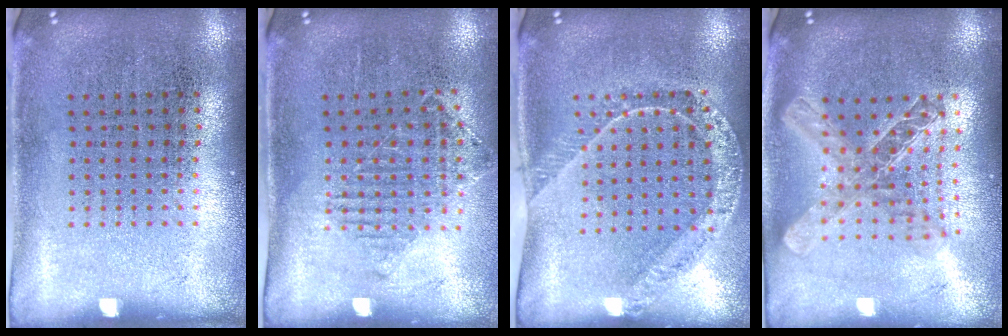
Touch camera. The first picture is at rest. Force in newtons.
{"total": 1.2, "press": 1.1, "slide": 0.4}
{"total": 1.4, "press": 1.4, "slide": 0.2}
{"total": 2.1, "press": 1.7, "slide": 1.1}